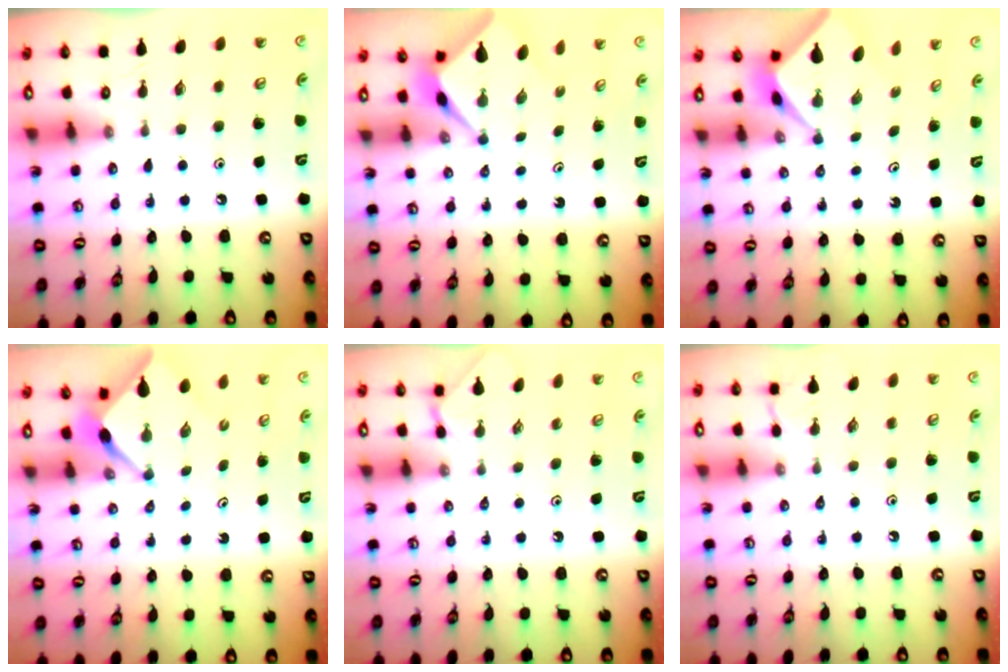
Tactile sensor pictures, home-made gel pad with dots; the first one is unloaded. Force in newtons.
{"total": 2.6, "press": 2.6, "slide": 0.1}
{"total": 2.1, "press": 2.1, "slide": 0.2}
{"total": 2.7, "press": 2.7, "slide": 0.3}
{"total": 1.4, "press": 1.4, "slide": 0.2}
{"total": 1.8, "press": 1.8, "slide": 0.3}